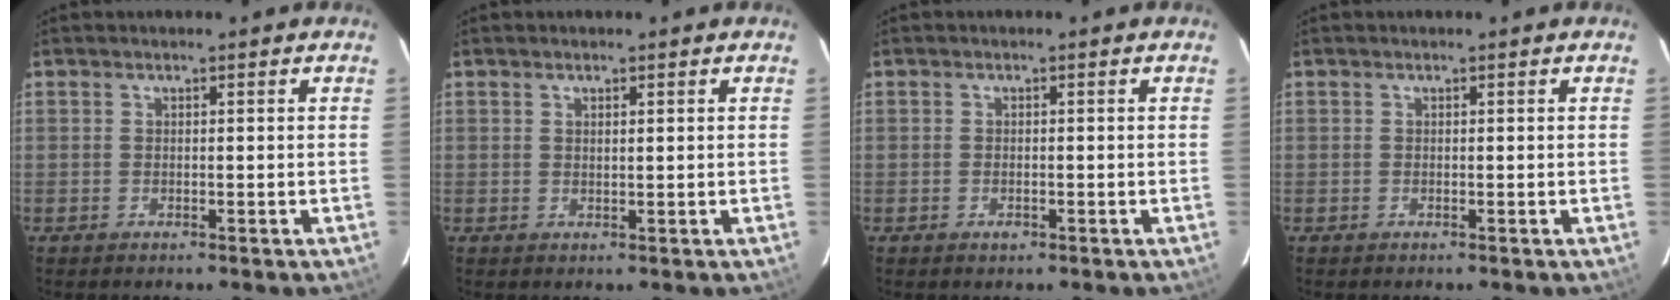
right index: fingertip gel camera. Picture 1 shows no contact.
{"total": 1.0, "force": [0.6, 0.0, 0.8], "torque": [-0.015, 0.001, 0.011]}
{"total": 1.2, "force": [-0.6, 0.8, 0.6], "torque": [-0.010, 0.000, -0.010]}
{"total": 0.0}